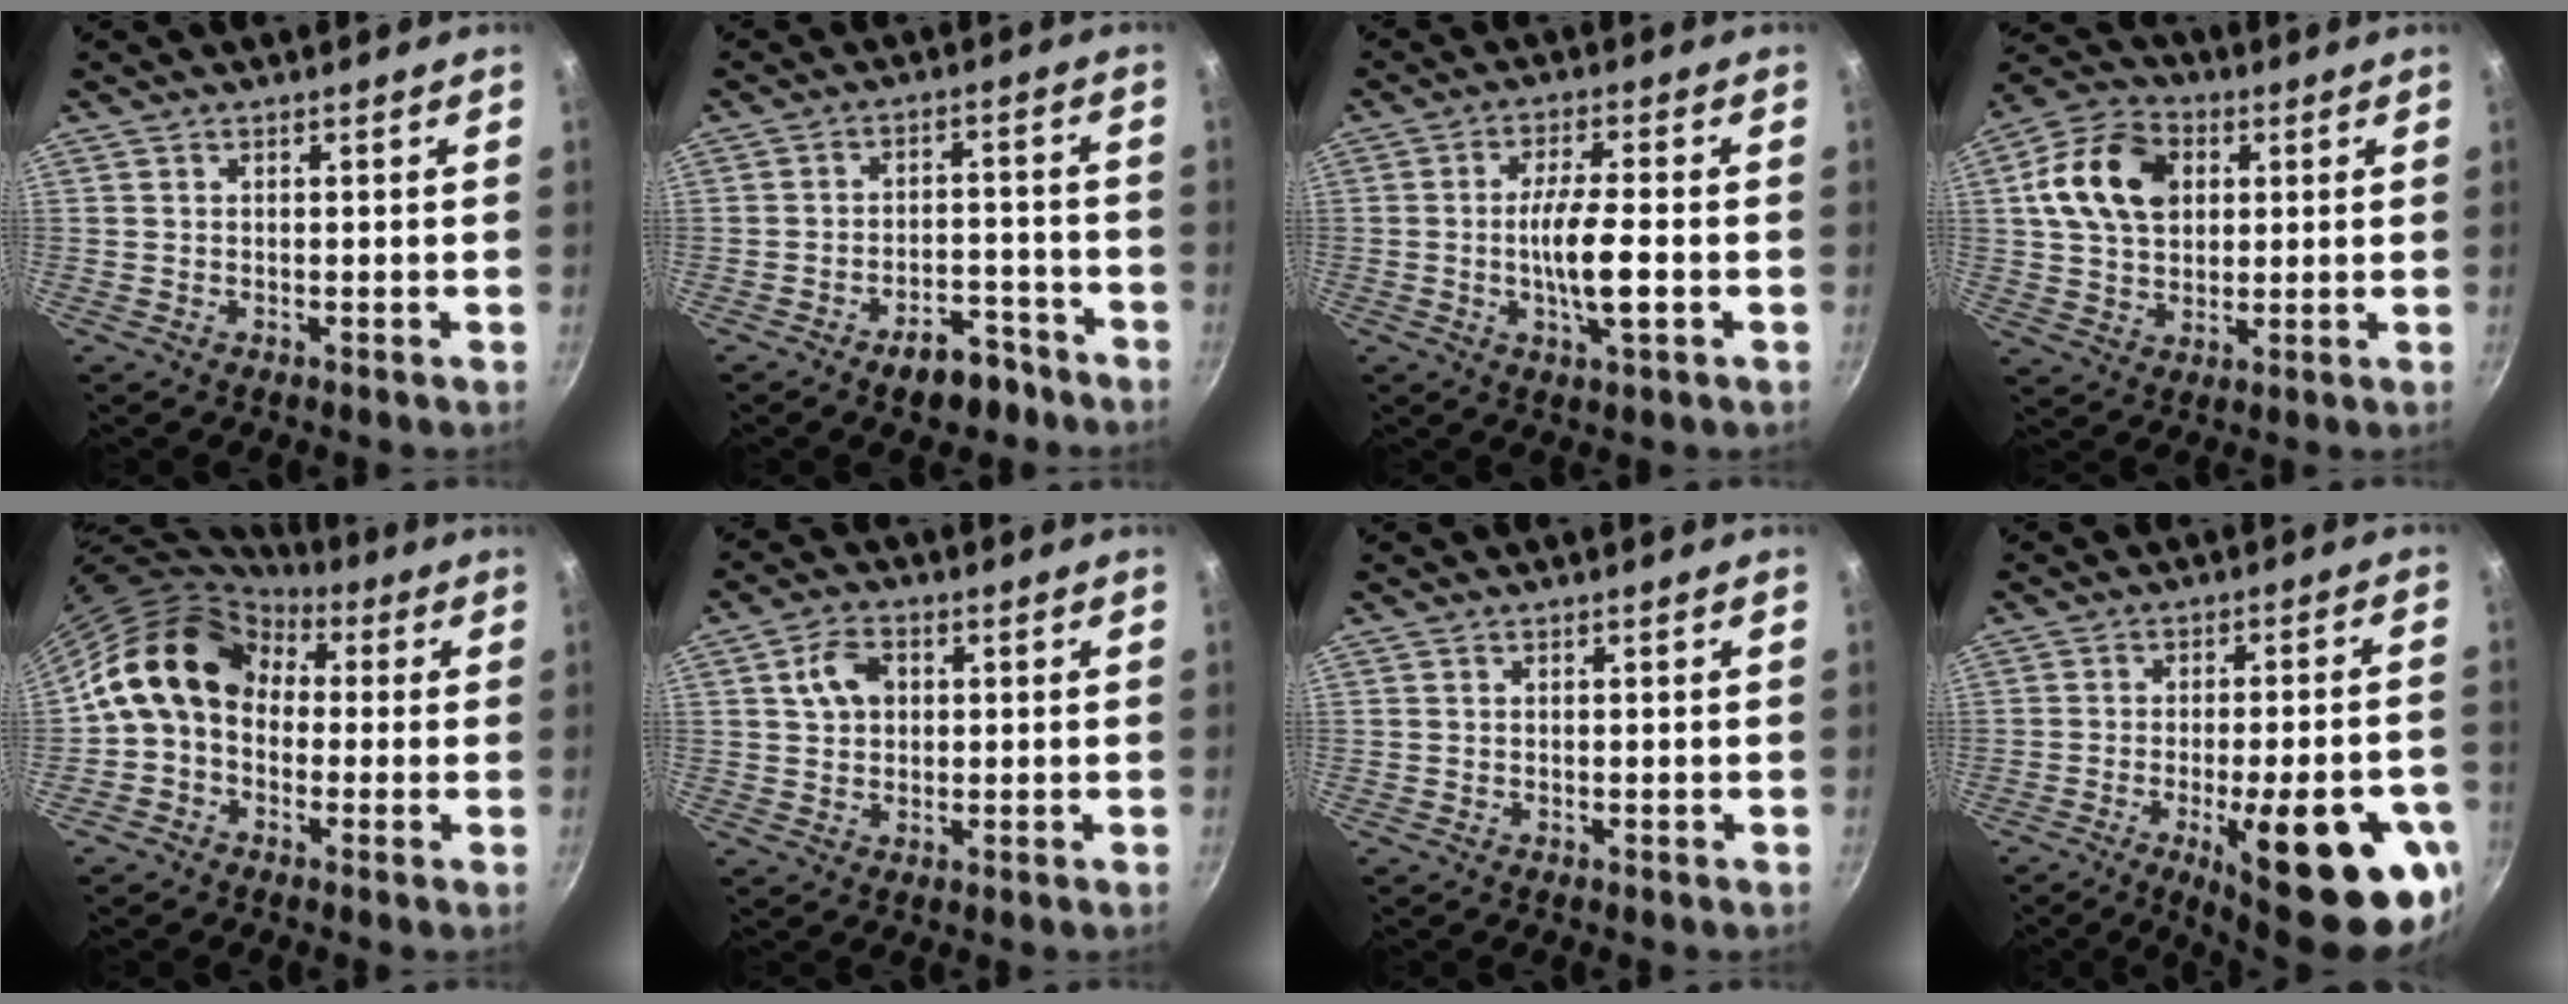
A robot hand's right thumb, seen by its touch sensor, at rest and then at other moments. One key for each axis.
{"total": 7.7, "fx": -5.3, "fy": 4.0, "fz": 4.0, "tx": -0.033, "ty": 0.050, "tz": -0.071}
{"total": 8.8, "fx": -1.7, "fy": 1.8, "fz": 8.4, "tx": -0.156, "ty": 0.008, "tz": -0.035}
{"total": 14.8, "fx": 3.6, "fy": 10.7, "fz": 9.5, "tx": -0.149, "ty": 0.006, "tz": 0.052}
{"total": 12.3, "fx": 1.8, "fy": 9.5, "fz": 7.6, "tx": -0.096, "ty": 0.027, "tz": 0.009}
{"total": 6.1, "fx": 1.4, "fy": 4.5, "fz": 3.8, "tx": -0.052, "ty": 0.008, "tz": 0.021}
{"total": 0.0}
{"total": 21.7, "fx": -7.9, "fy": 6.2, "fz": 19.3, "tx": -0.230, "ty": 0.013, "tz": -0.098}